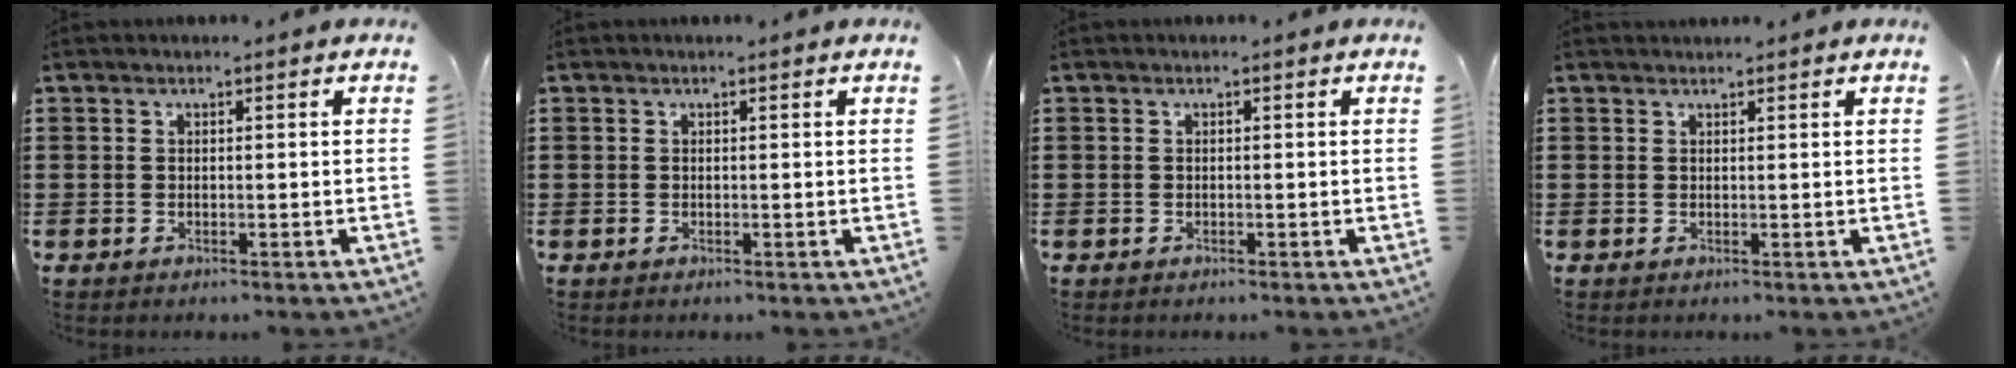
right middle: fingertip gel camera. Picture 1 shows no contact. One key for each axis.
{"total": 0.0}
{"total": 0.0}
{"total": 0.6, "fx": 0.6, "fy": 0.1, "fz": -0.1, "tx": -0.001, "ty": 0.001, "tz": 0.011}